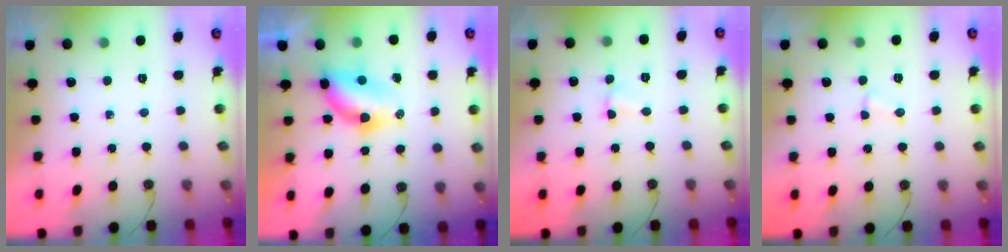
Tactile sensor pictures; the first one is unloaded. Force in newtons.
{"total": 7.9, "press": 6.9, "slide": 3.8}
{"total": 1.4, "press": 1.4, "slide": 0.4}
{"total": 2.8, "press": 2.8, "slide": 0.3}